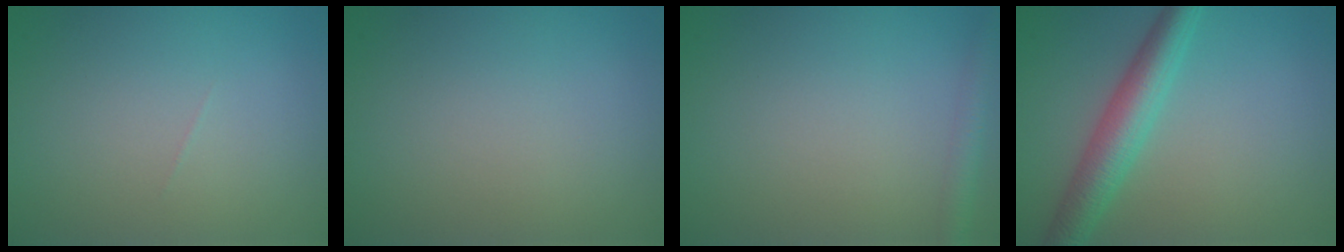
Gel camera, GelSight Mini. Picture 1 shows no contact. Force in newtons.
{"total": 0.0}
{"total": 1.9, "press": 1.9, "slide": 0.1}
{"total": 4.6, "press": 4.6, "slide": 0.1}